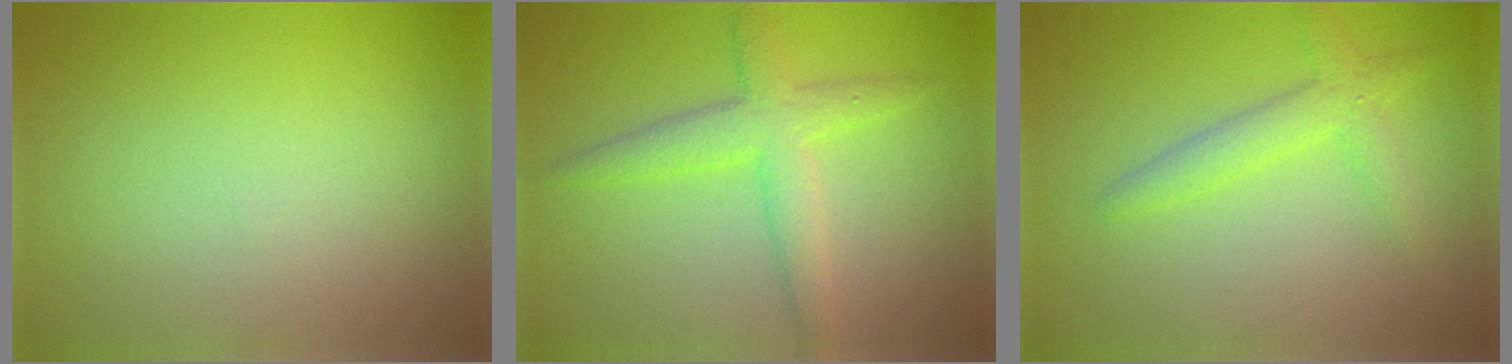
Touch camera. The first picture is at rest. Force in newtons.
{"total": 3.6, "press": 3.6, "slide": 0.2}
{"total": 2.7, "press": 2.7, "slide": 0.0}